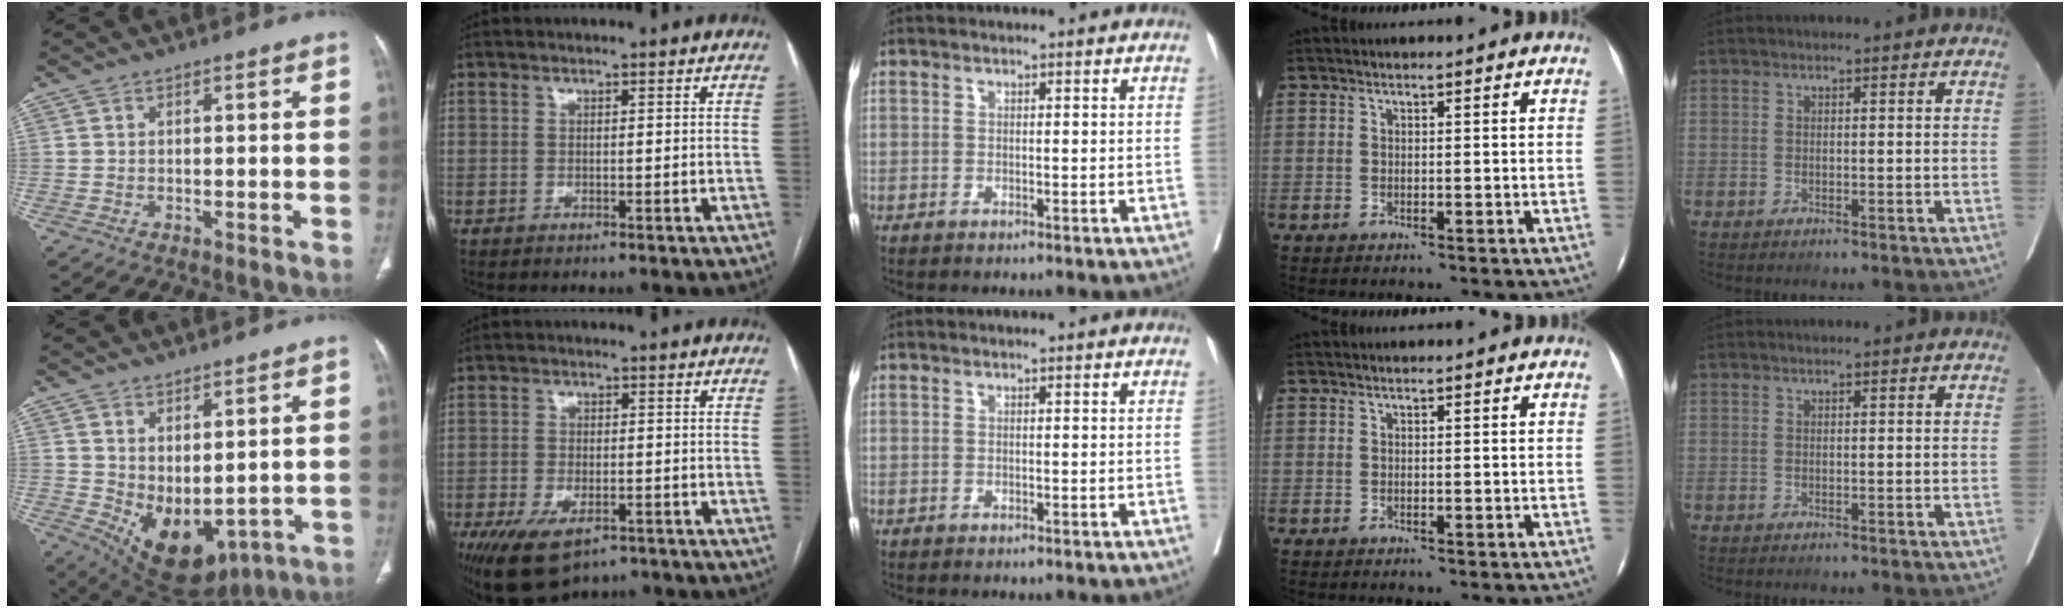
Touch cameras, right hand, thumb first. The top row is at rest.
{"thumb": {"total": 11.3, "force": [-0.4, 6.4, 9.3], "torque": [-0.131, -0.017, 0.030]}, "index": {"total": 9.0, "force": [-5.6, 4.2, 5.7], "torque": [-0.102, -0.010, -0.086]}}